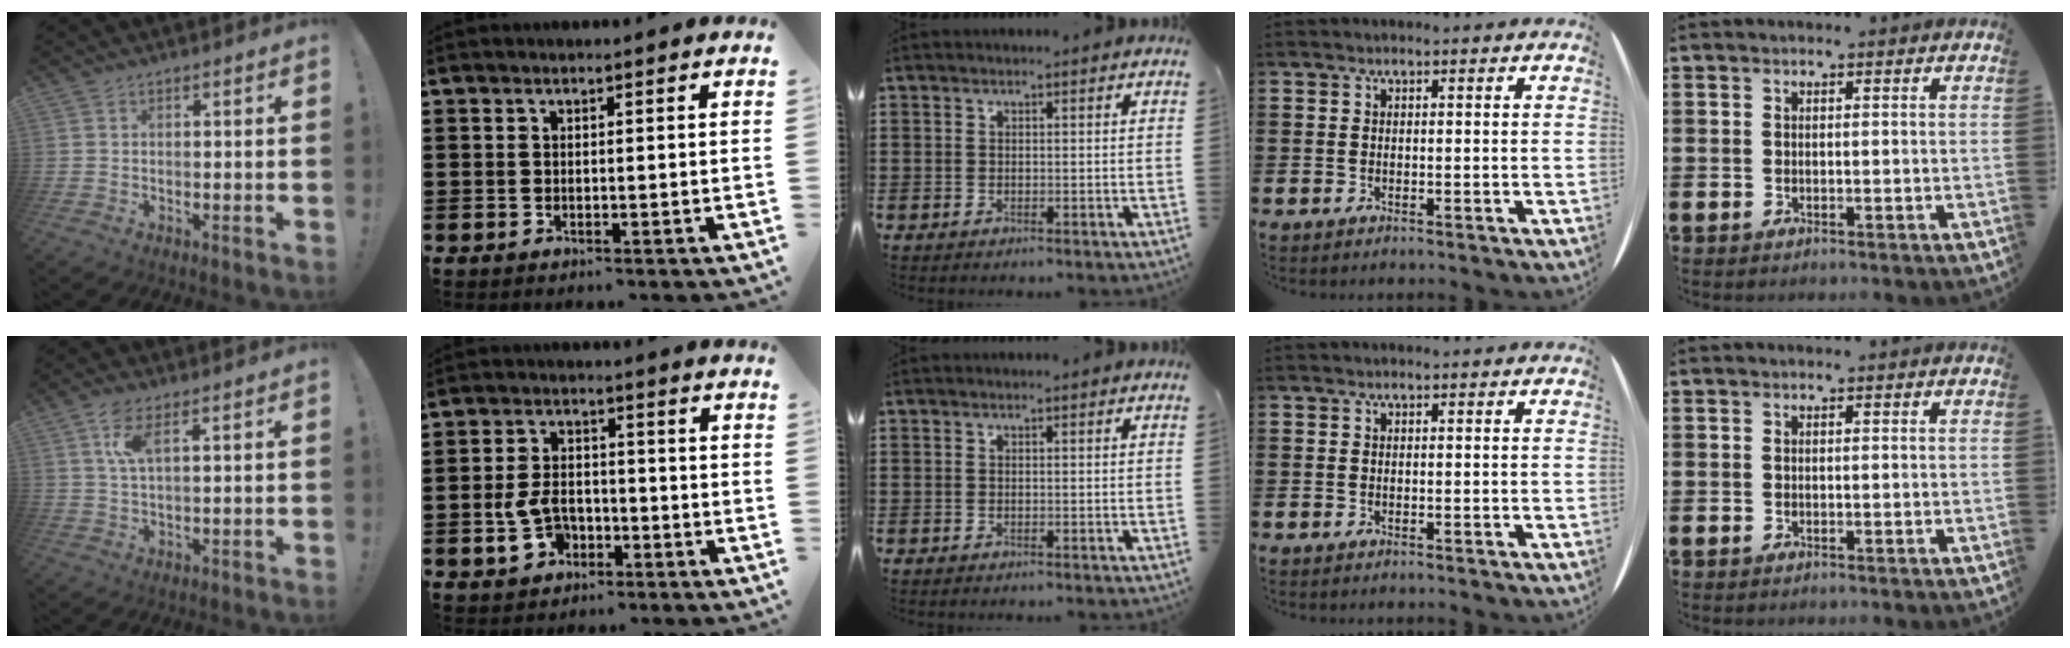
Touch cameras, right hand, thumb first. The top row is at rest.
{"thumb": {"total": 6.5, "force": [2.9, 2.1, 5.5], "torque": [-0.103, 0.000, 0.051]}, "index": {"total": 5.3, "force": [-2.0, 3.7, 3.4], "torque": [-0.084, 0.003, -0.041]}}